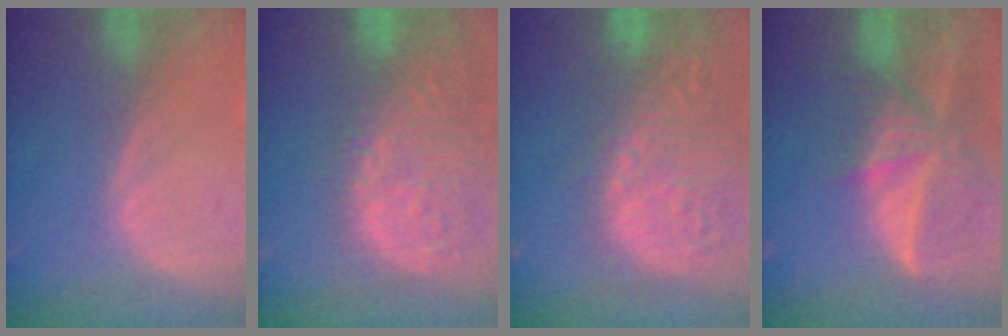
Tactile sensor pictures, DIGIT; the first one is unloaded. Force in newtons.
{"total": 15.1, "press": 12.5, "slide": 8.5}
{"total": 15.4, "press": 12.6, "slide": 8.8}
{"total": 9.4, "press": 8.3, "slide": 4.6}